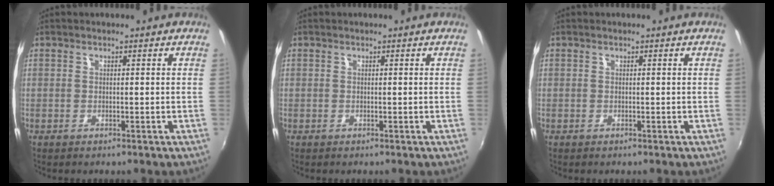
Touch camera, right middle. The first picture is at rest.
{"total": 0.0}
{"total": 0.0}